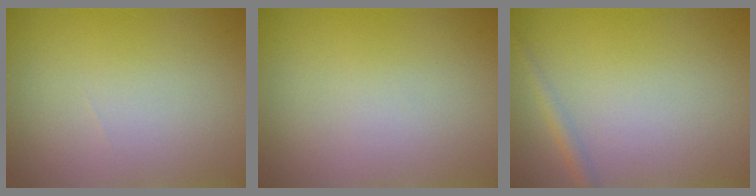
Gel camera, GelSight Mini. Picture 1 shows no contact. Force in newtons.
{"total": 0.0}
{"total": 1.3, "press": 1.3, "slide": 0.1}